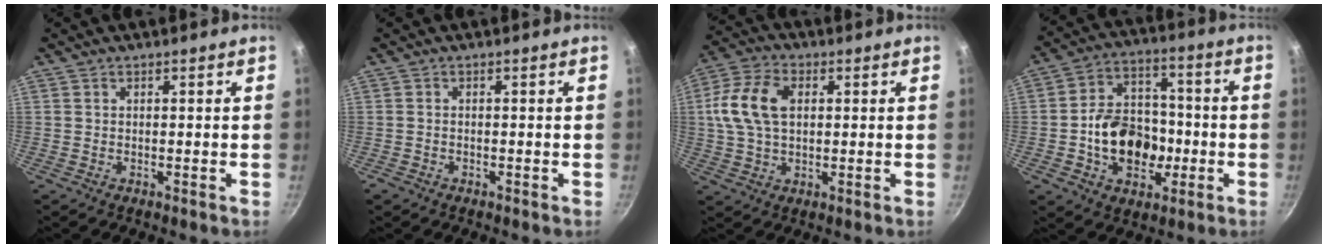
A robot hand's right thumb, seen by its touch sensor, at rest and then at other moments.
{"total": 0.6, "force": [-0.4, 0.4, 0.1], "torque": [-0.008, 0.005, -0.008]}
{"total": 11.8, "force": [2.0, 7.6, 8.8], "torque": [-0.163, 0.016, 0.027]}
{"total": 15.3, "force": [-3.0, 11.4, 9.6], "torque": [-0.120, 0.034, -0.052]}